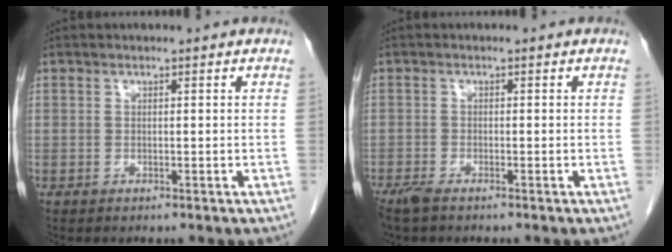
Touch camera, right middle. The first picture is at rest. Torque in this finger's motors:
{"motor_torque": [0.39, -0.24, 0.03, 0.01]}